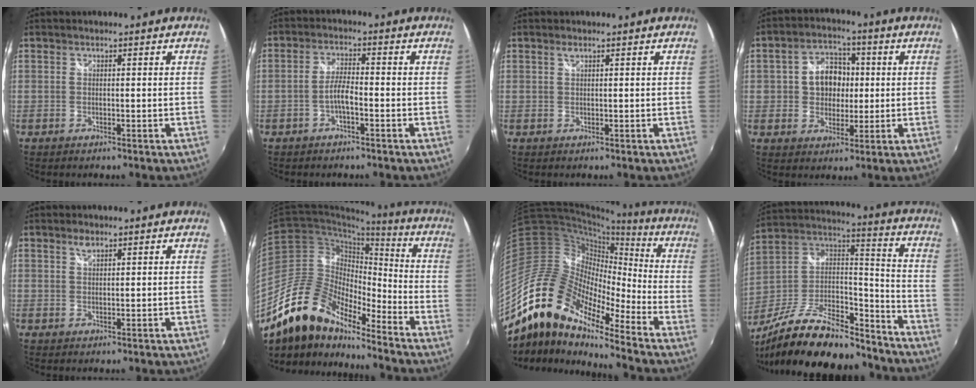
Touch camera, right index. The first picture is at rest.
{"total": 3.6, "force": [-1.6, 0.6, 3.1], "torque": [-0.066, 0.007, -0.031]}
{"total": 0.6, "force": [0.4, 0.1, 0.4], "torque": [-0.008, 0.003, 0.008]}
{"total": 8.5, "force": [0.8, 6.9, 4.9], "torque": [-0.093, 0.023, 0.017]}
{"total": 1.5, "force": [1.1, 0.6, 0.8], "torque": [-0.013, 0.003, 0.018]}
{"total": 17.9, "force": [-14.7, 6.2, 8.3], "torque": [-0.149, 0.001, -0.278]}
{"total": 18.1, "force": [-13.0, 6.0, 11.1], "torque": [-0.179, -0.016, -0.264]}
{"total": 26.6, "force": [-20.1, 9.3, 14.7], "torque": [-0.276, 0.004, -0.320]}